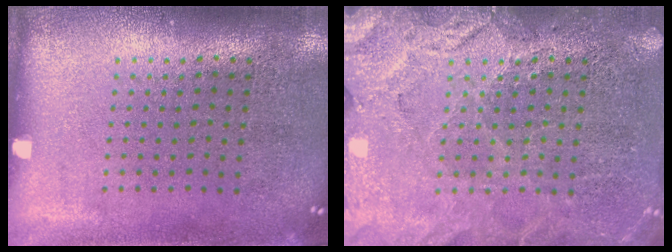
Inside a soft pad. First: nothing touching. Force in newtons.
{"total": 4.3, "press": 4.2, "slide": 0.6}